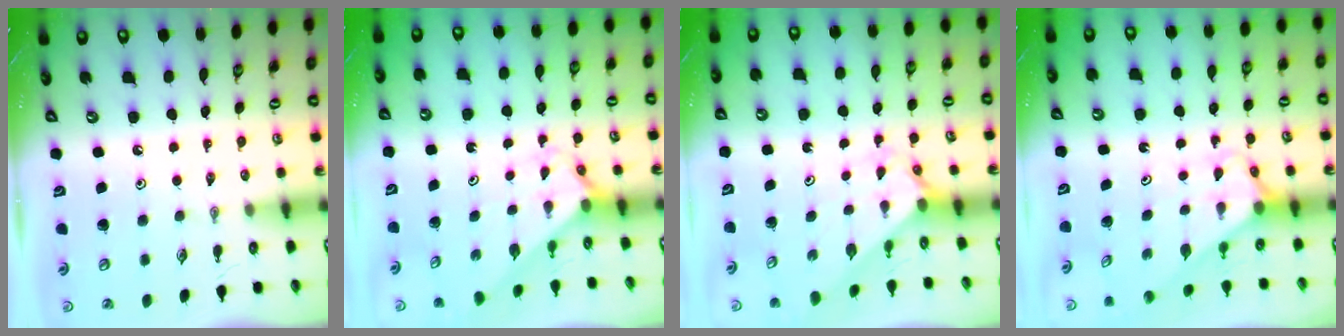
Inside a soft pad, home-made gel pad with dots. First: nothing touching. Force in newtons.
{"total": 2.1, "press": 2.1, "slide": 0.2}
{"total": 2.1, "press": 2.1, "slide": 0.2}
{"total": 2.6, "press": 2.6, "slide": 0.2}